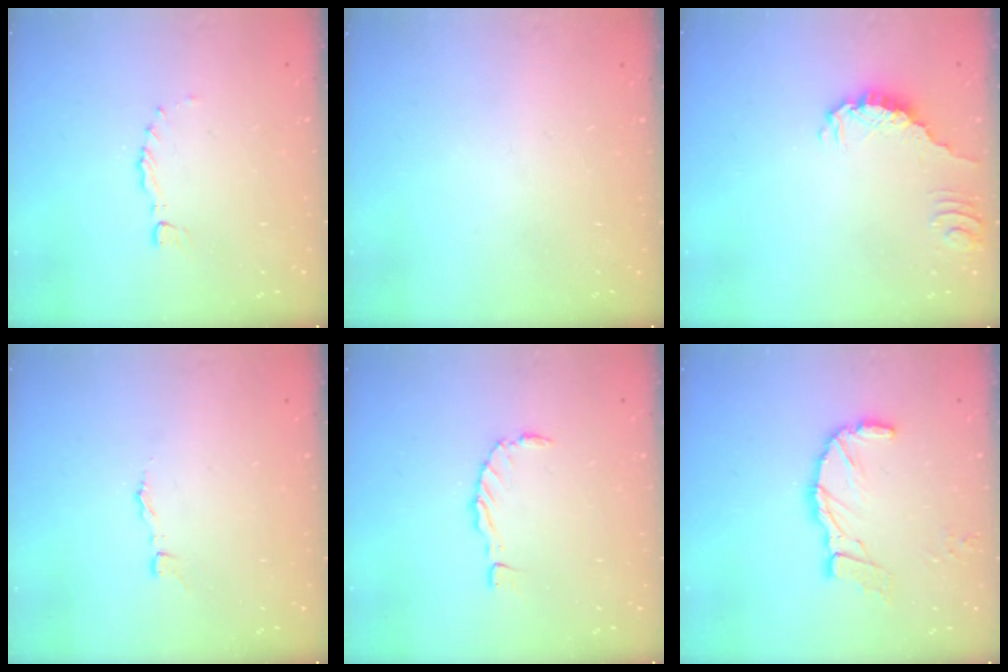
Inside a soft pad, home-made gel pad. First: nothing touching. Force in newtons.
{"total": 0.0}
{"total": 0.6, "press": 0.6, "slide": 0.2}
{"total": 1.7, "press": 1.7, "slide": 0.1}
{"total": 0.0}
{"total": 10.9, "press": 10.8, "slide": 1.3}